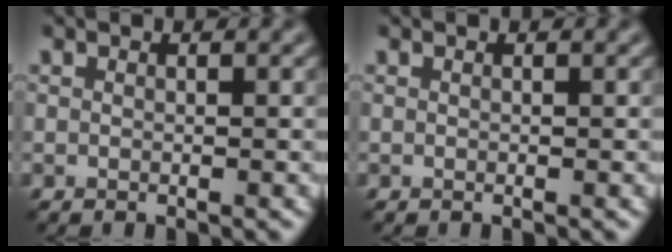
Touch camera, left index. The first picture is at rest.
{"total": 0.0}